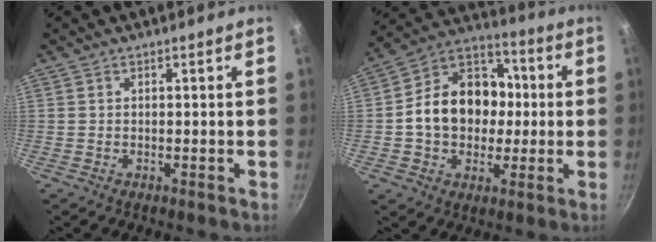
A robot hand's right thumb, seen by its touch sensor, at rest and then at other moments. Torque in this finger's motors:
{"motor_torque": [0.21, 0.21, 0.61, -0.49, 0.24]}